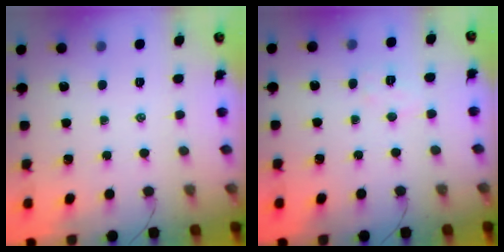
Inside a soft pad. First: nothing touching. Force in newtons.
{"total": 4.7, "press": 4.6, "slide": 1.0}